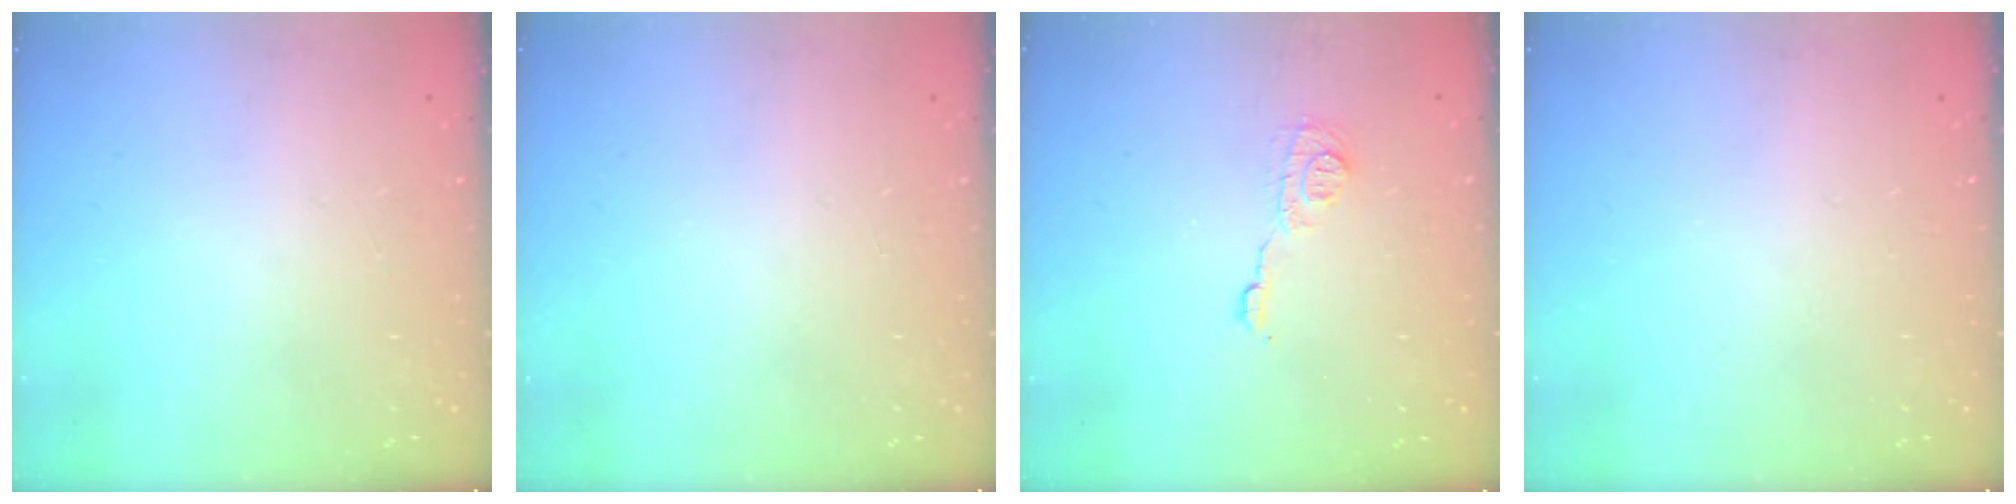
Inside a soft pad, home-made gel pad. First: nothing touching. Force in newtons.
{"total": 0.0}
{"total": 6.7, "press": 6.7, "slide": 0.0}
{"total": 0.0}